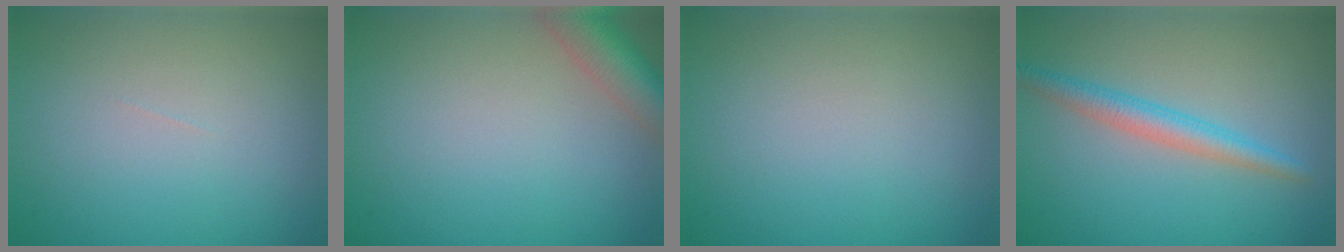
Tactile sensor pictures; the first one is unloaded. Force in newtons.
{"total": 4.6, "press": 4.6, "slide": 0.3}
{"total": 0.0}
{"total": 2.7, "press": 2.7, "slide": 0.1}